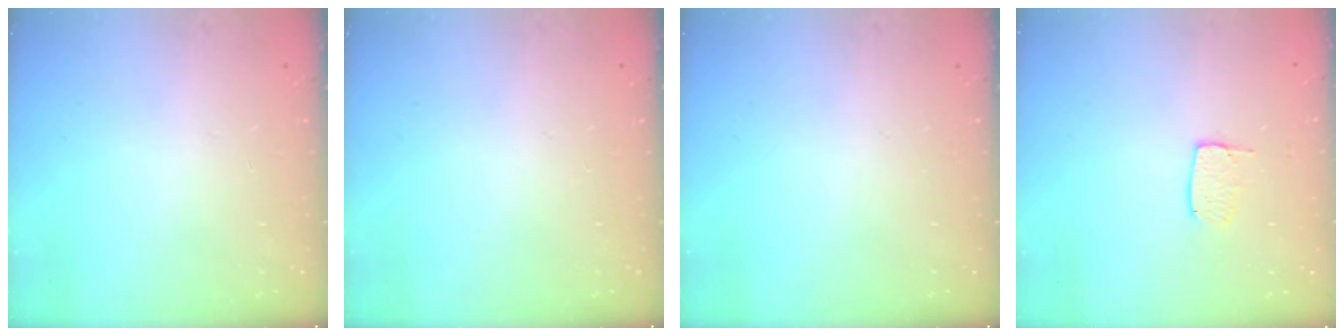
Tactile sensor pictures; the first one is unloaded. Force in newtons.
{"total": 0.0}
{"total": 0.0}
{"total": 5.5, "press": 5.5, "slide": 0.4}